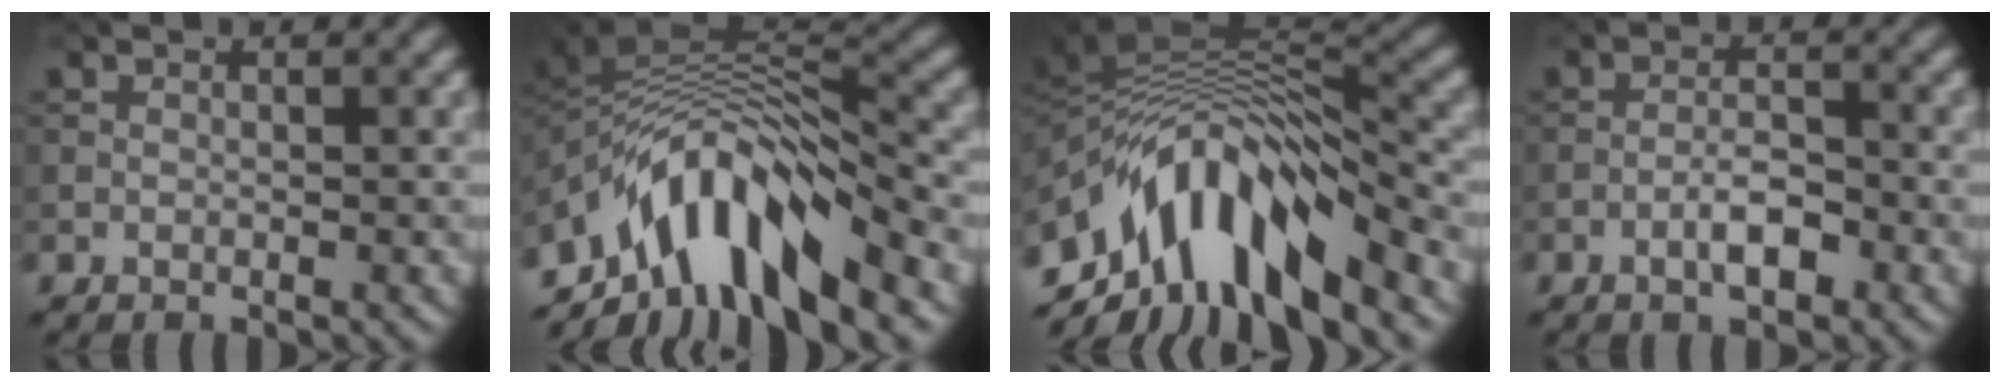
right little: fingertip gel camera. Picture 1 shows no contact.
{"total": 10.6, "force": [-6.5, 4.2, 7.2], "torque": [-0.111, 0.007, -0.116]}
{"total": 11.6, "force": [-6.6, 5.0, 8.1], "torque": [-0.137, 0.011, -0.113]}
{"total": 2.9, "force": [-1.4, 0.9, 2.4], "torque": [-0.043, 0.006, -0.029]}